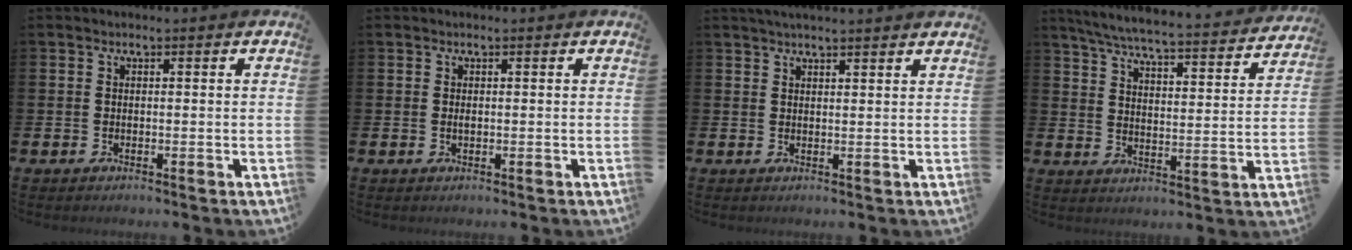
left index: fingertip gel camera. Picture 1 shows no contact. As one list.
[{"total": 0.5, "force": [0.0, 0.2, 0.4], "torque": [-0.007, 0.000, 0.000]}, {"total": 2.3, "force": [2.3, -0.2, 0.5], "torque": [-0.009, -0.007, 0.041]}, {"total": 6.0, "force": [5.5, 0.4, 2.3], "torque": [-0.068, -0.045, 0.089]}]